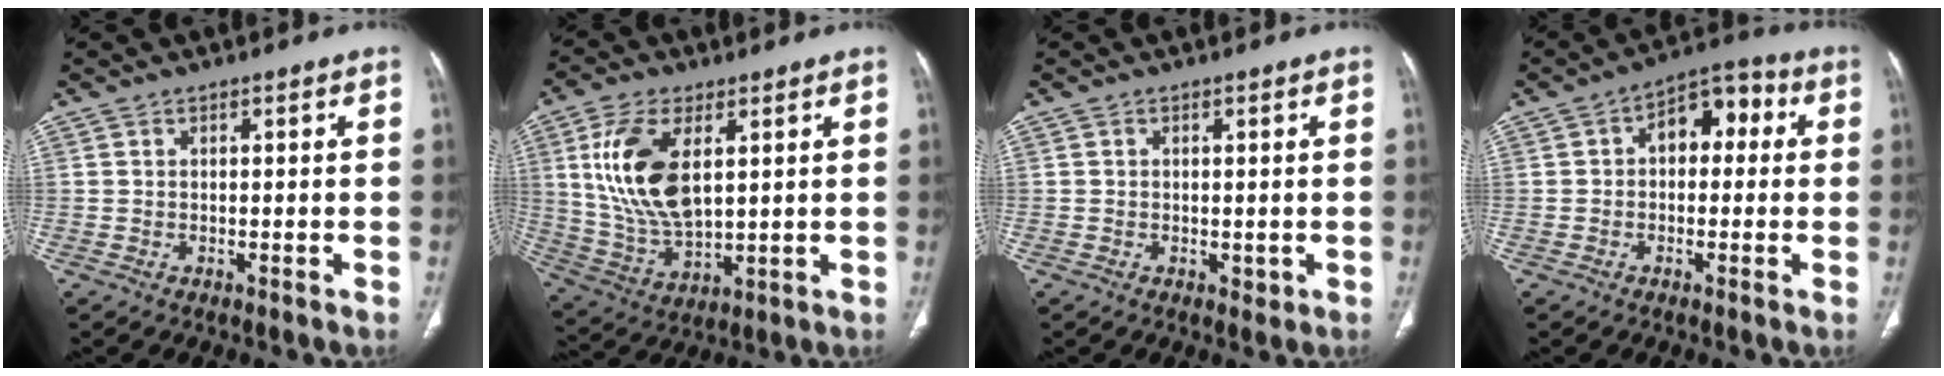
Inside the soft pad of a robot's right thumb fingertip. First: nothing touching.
{"total": 15.5, "force": [4.2, 8.0, 12.6], "torque": [-0.253, -0.017, 0.092]}
{"total": 1.1, "force": [0.0, 0.9, 0.7], "torque": [-0.007, -0.001, 0.002]}
{"total": 8.6, "force": [1.2, 5.4, 6.5], "torque": [-0.062, 0.032, 0.007]}